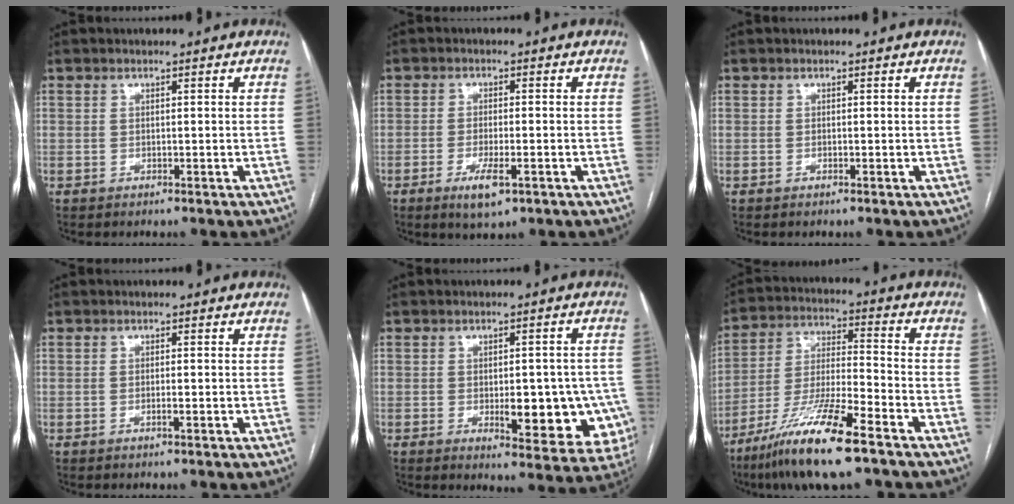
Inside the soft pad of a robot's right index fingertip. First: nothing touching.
{"total": 4.8, "force": [-2.4, 1.1, 4.0], "torque": [-0.077, -0.007, -0.036]}
{"total": 0.0}
{"total": 1.0, "force": [-0.5, 0.0, 0.9], "torque": [-0.019, 0.000, -0.007]}
{"total": 12.3, "force": [-3.2, 4.9, 10.8], "torque": [-0.093, 0.010, -0.026]}
{"total": 15.5, "force": [-10.0, 1.2, 11.7], "torque": [-0.241, -0.034, -0.185]}